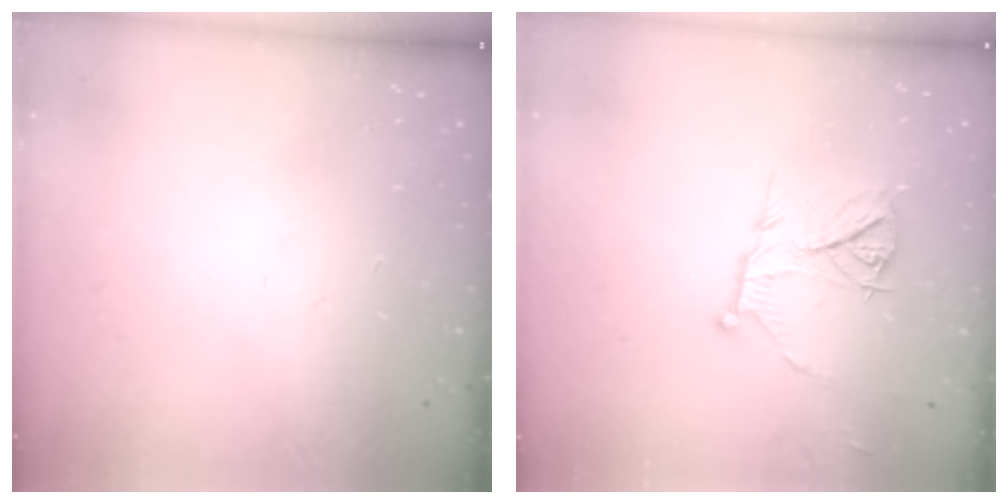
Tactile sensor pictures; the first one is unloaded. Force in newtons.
{"total": 10.3, "press": 10.3, "slide": 0.6}